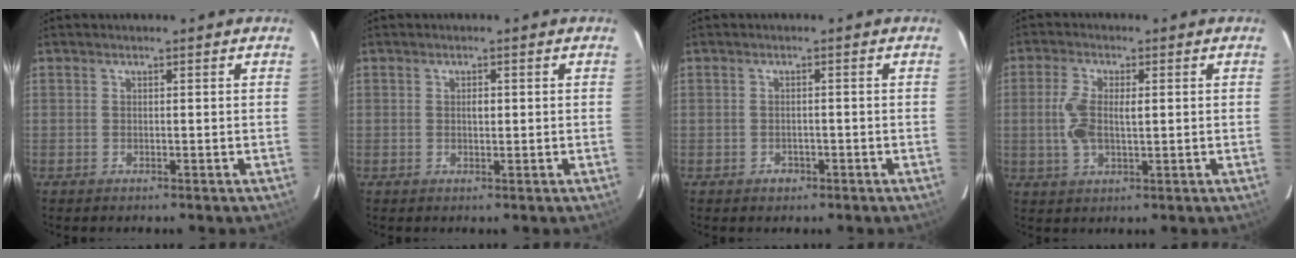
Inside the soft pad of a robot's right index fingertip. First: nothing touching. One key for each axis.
{"total": 1.1, "fx": 0.1, "fy": 0.6, "fz": 0.9, "tx": -0.016, "ty": 0.002, "tz": 0.002}
{"total": 1.4, "fx": -0.9, "fy": 1.0, "fz": 0.4, "tx": -0.005, "ty": 0.004, "tz": -0.010}
{"total": 5.9, "fx": 0.3, "fy": 2.3, "fz": 5.4, "tx": -0.120, "ty": 0.008, "tz": 0.009}